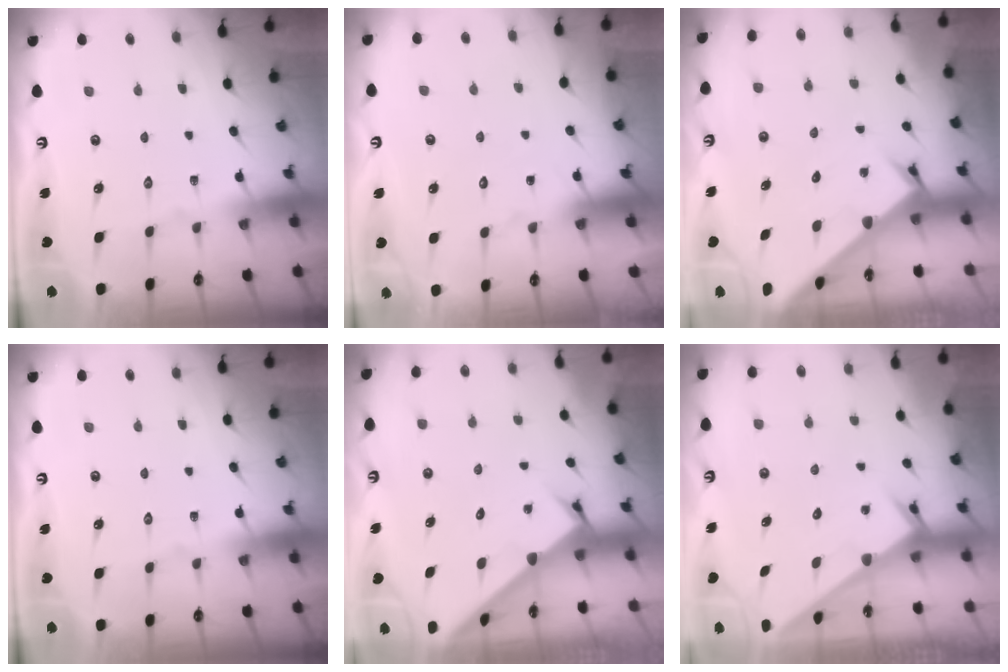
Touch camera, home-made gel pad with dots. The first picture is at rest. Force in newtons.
{"total": 3.4, "press": 3.4, "slide": 0.3}
{"total": 2.2, "press": 2.2, "slide": 0.2}
{"total": 0.0}
{"total": 2.4, "press": 2.4, "slide": 0.2}
{"total": 2.6, "press": 2.6, "slide": 0.1}